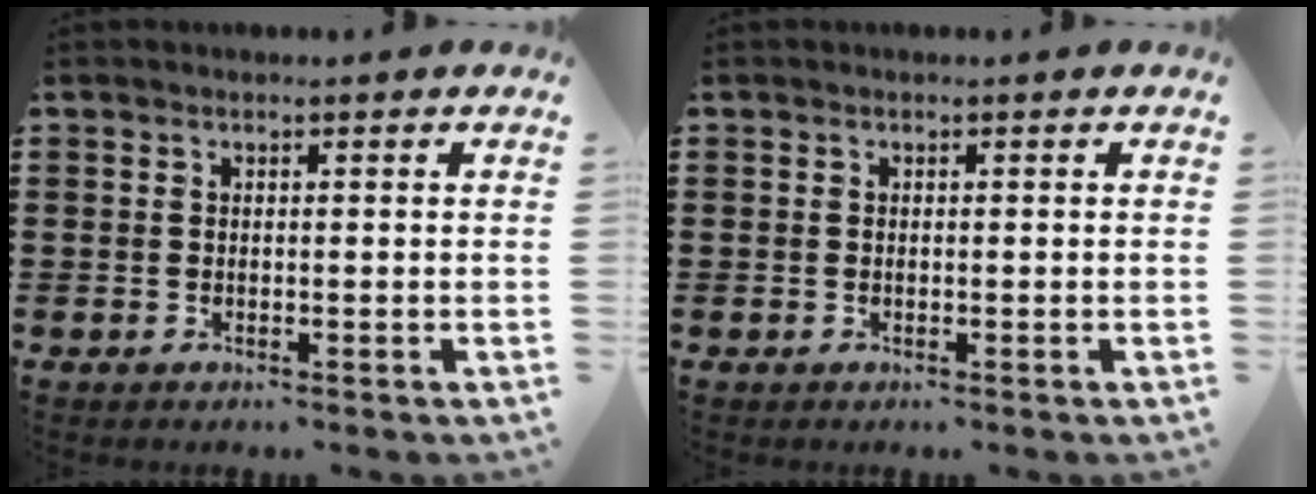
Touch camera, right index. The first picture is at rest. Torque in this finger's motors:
{"motor_torque": [0.89, 1.25, 0.00, 0.01]}